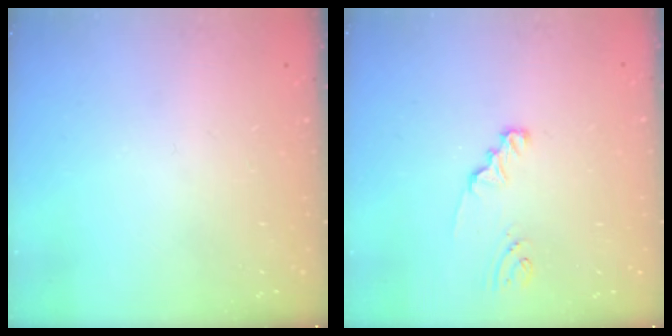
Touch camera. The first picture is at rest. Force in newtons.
{"total": 2.2, "press": 2.2, "slide": 0.2}